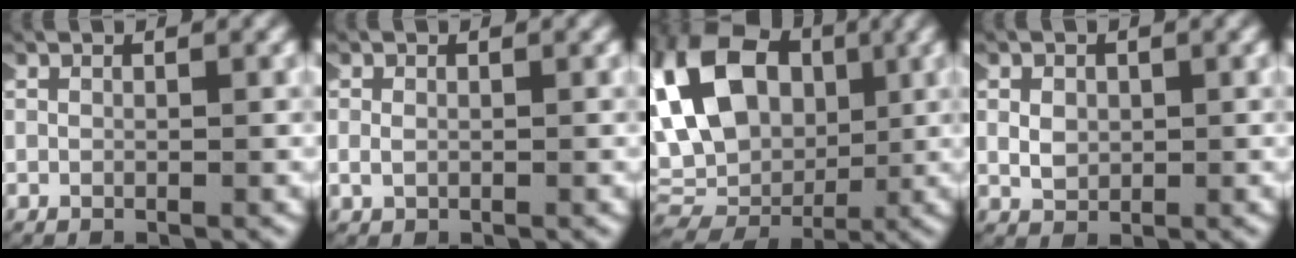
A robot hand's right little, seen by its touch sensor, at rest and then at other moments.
{"total": 0.9, "force": [0.0, 0.6, 0.6], "torque": [-0.022, 0.002, 0.002]}
{"total": 14.2, "force": [0.9, 11.2, 8.6], "torque": [-0.198, -0.030, 0.027]}
{"total": 1.4, "force": [0.1, 1.2, 0.8], "torque": [-0.025, -0.001, 0.006]}